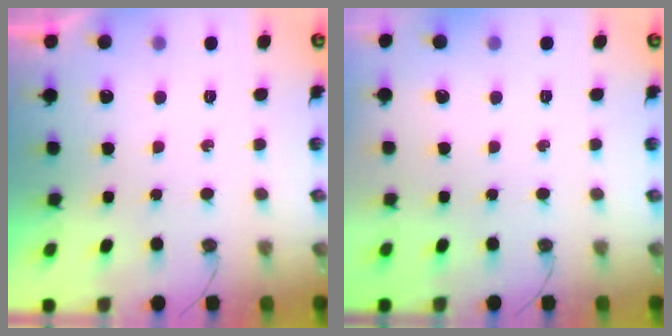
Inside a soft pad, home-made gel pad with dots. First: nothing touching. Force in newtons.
{"total": 0.0}